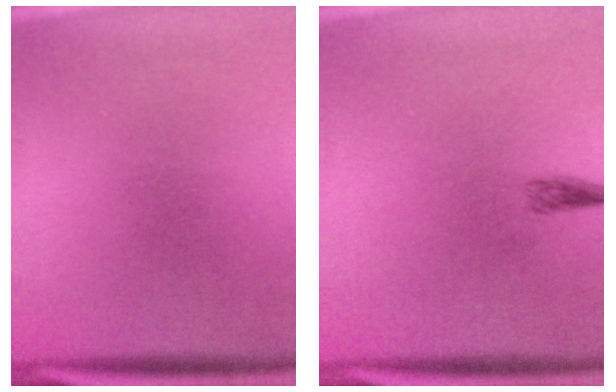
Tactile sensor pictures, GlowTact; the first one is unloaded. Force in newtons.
{"total": 1.2}